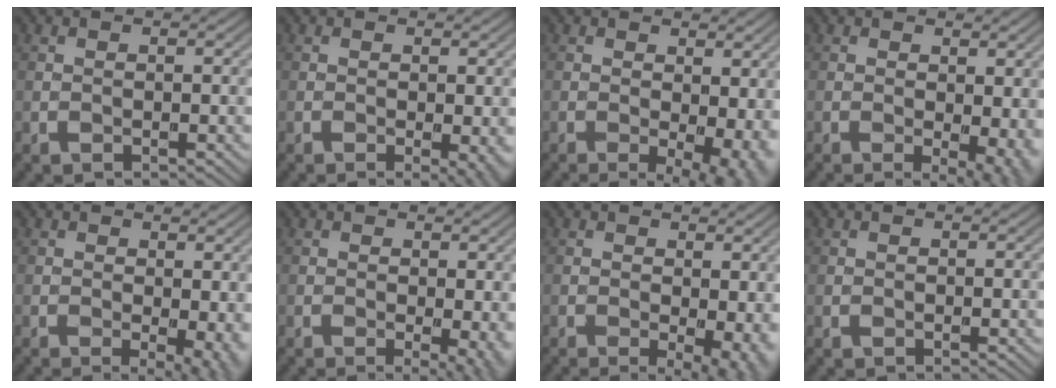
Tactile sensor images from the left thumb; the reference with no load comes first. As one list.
[{"total": 2.8, "force": [-0.7, 0.5, 2.6], "torque": [-0.036, -0.007, -0.010]}, {"total": 8.0, "force": [-0.9, 3.5, 7.2], "torque": [-0.088, -0.007, -0.002]}, {"total": 5.5, "force": [-0.5, 2.2, 5.0], "torque": [-0.067, -0.009, 0.000]}, {"total": 5.4, "force": [-0.7, 2.0, 5.0], "torque": [-0.068, -0.009, -0.004]}, {"total": 4.3, "force": [-0.6, 1.1, 4.1], "torque": [-0.054, -0.007, -0.007]}, {"total": 6.5, "force": [-1.0, 2.6, 5.9], "torque": [-0.080, -0.008, -0.008]}, {"total": 0.0}]